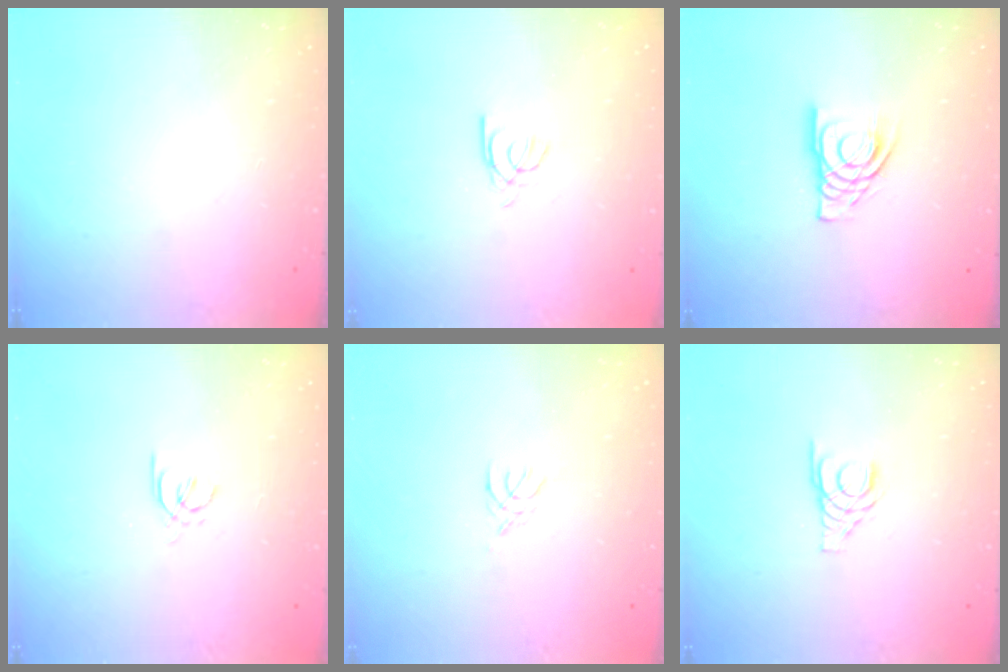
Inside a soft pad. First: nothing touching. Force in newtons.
{"total": 2.2, "press": 2.2, "slide": 0.2}
{"total": 11.3, "press": 11.1, "slide": 1.6}
{"total": 1.2, "press": 1.2, "slide": 0.4}
{"total": 1.2, "press": 1.2, "slide": 0.3}
{"total": 3.6, "press": 3.6, "slide": 0.4}